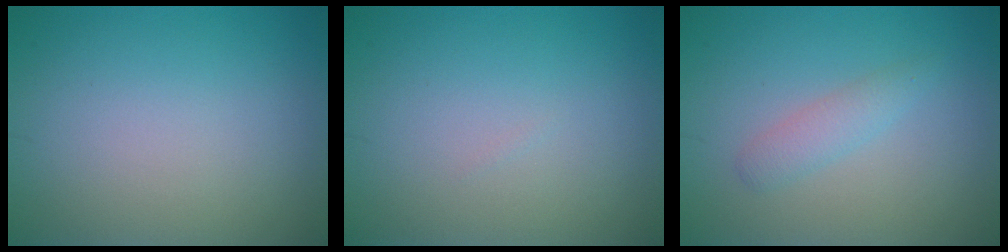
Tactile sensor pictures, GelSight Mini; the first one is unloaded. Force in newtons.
{"total": 0.0}
{"total": 1.7, "press": 1.7, "slide": 0.0}